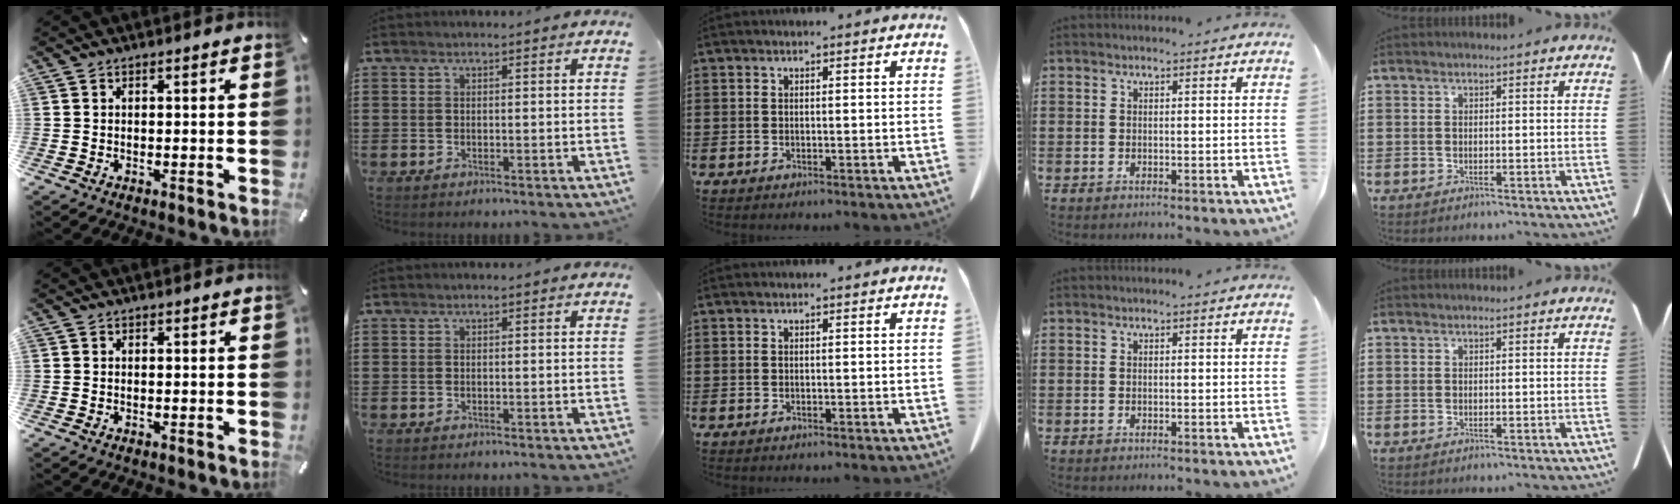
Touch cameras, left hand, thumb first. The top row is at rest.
{}